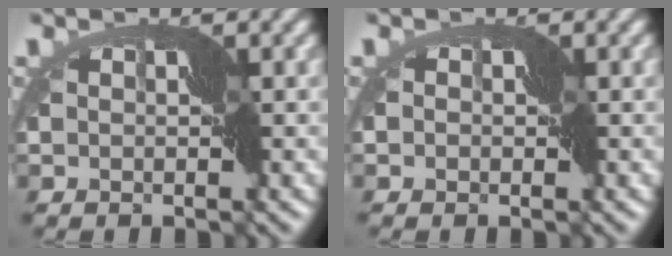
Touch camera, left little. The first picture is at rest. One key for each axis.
{"total": 0.6, "fx": -0.2, "fy": 0.4, "fz": 0.3, "tx": -0.002, "ty": 0.004, "tz": -0.005}